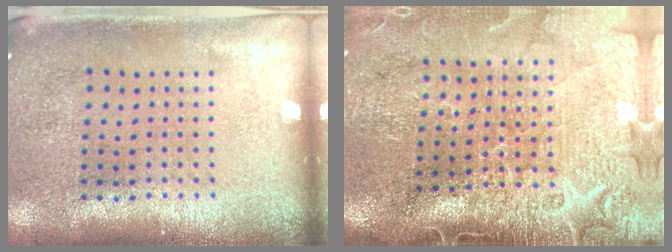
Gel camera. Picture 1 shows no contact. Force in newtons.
{"total": 4.2, "press": 3.7, "slide": 2.1}